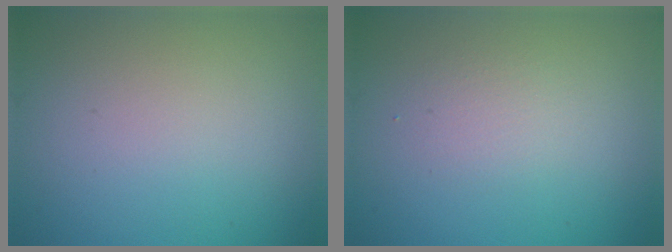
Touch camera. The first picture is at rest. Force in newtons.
{"total": 1.5, "press": 1.5, "slide": 0.1}